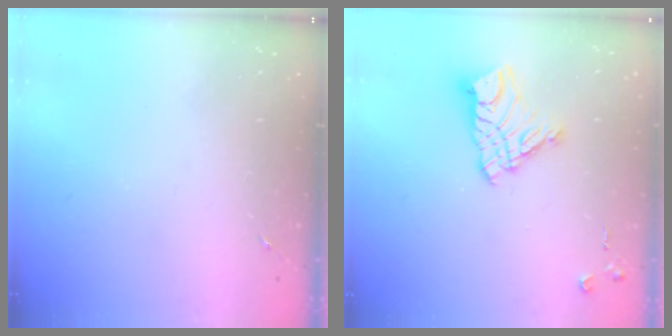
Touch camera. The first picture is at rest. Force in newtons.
{"total": 11.6, "press": 11.6, "slide": 1.0}